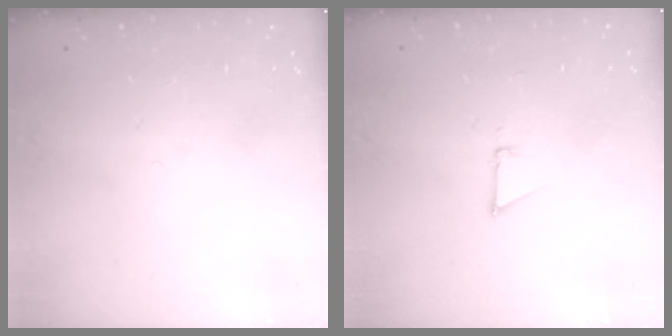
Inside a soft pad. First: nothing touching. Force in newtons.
{"total": 3.0, "press": 2.9, "slide": 0.8}